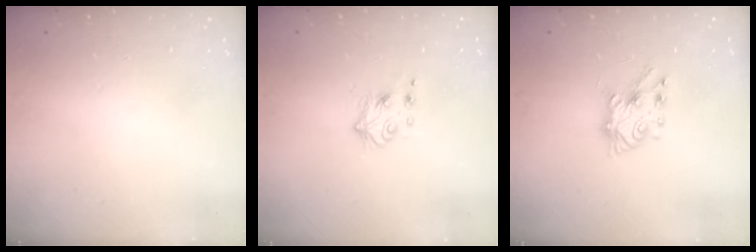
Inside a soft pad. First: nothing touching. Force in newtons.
{"total": 5.0, "press": 4.9, "slide": 0.8}
{"total": 7.4, "press": 7.3, "slide": 0.9}